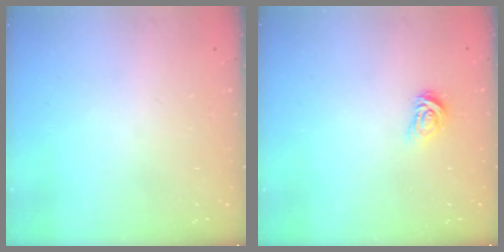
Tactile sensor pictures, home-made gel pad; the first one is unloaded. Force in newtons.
{"total": 3.6, "press": 3.6, "slide": 0.4}